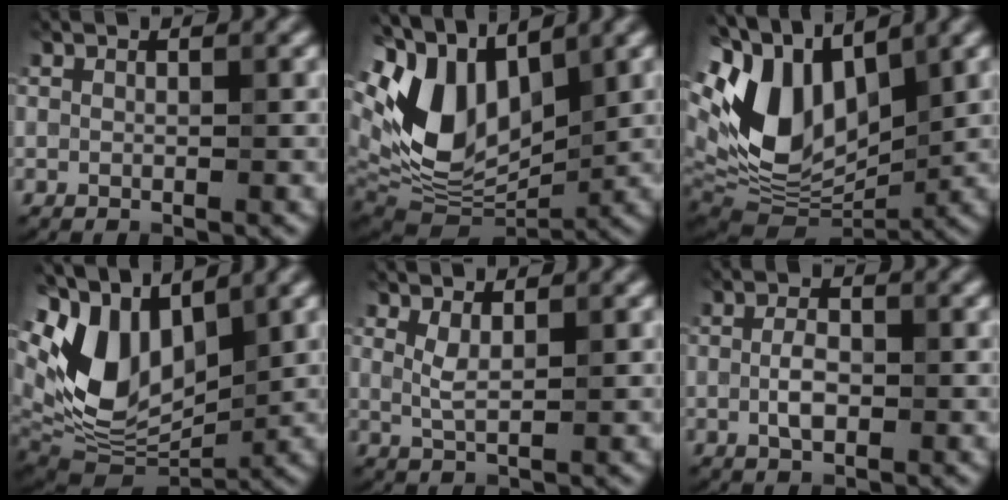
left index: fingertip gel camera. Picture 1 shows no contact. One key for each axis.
{"total": 11.8, "fx": 3.0, "fy": 7.2, "fz": 8.9, "tx": -0.193, "ty": -0.002, "tz": 0.053}
{"total": 13.1, "fx": 2.7, "fy": 8.0, "fz": 9.9, "tx": -0.225, "ty": 0.001, "tz": 0.045}
{"total": 10.4, "fx": 3.2, "fy": 6.3, "fz": 7.7, "tx": -0.162, "ty": -0.004, "tz": 0.060}
{"total": 1.7, "fx": 0.8, "fy": 0.5, "fz": 1.3, "tx": -0.034, "ty": -0.004, "tz": 0.019}
{"total": 2.4, "fx": -0.4, "fy": 1.3, "fz": 2.0, "tx": -0.039, "ty": 0.002, "tz": -0.010}